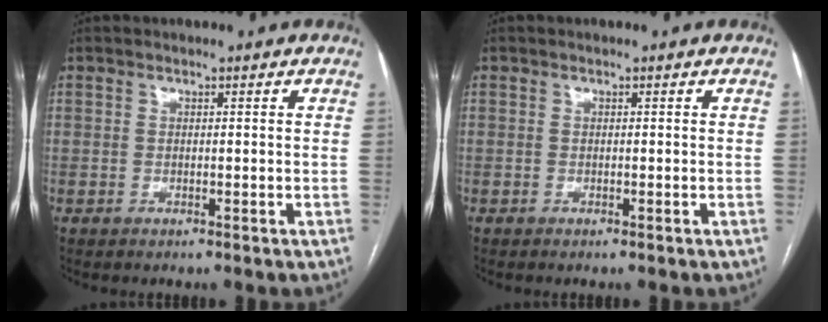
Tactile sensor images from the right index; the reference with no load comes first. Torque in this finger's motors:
{"motor_torque": [0.02, -0.07, -0.02, 0.00]}